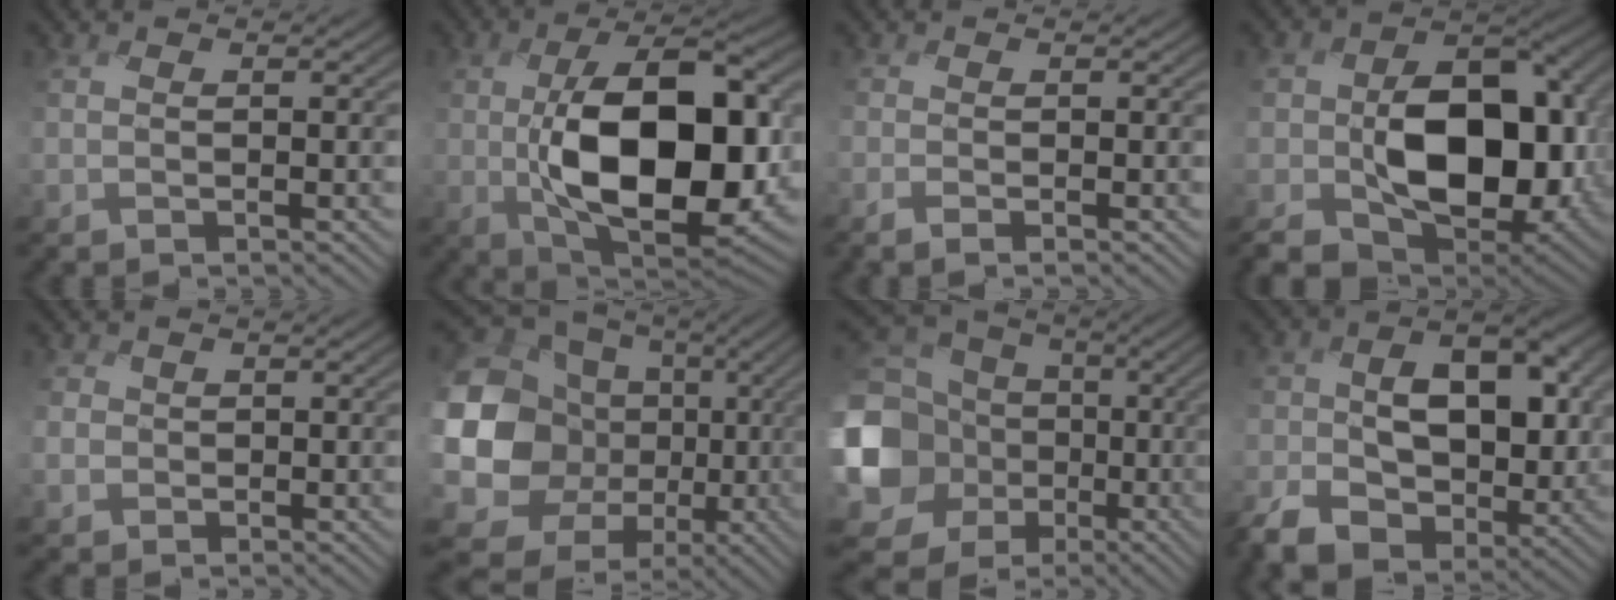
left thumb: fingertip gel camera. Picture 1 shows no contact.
{"total": 16.2, "force": [-0.8, 8.9, 13.5], "torque": [-0.224, -0.016, -0.003]}
{"total": 1.1, "force": [-0.7, -0.6, -0.5], "torque": [0.014, 0.001, -0.019]}
{"total": 14.4, "force": [-2.5, 10.2, 9.8], "torque": [-0.137, -0.031, -0.040]}
{"total": 1.8, "force": [-0.2, 1.6, -0.7], "torque": [0.007, -0.004, -0.015]}
{"total": 19.3, "force": [-3.2, 16.1, 10.1], "torque": [-0.246, -0.011, -0.079]}
{"total": 18.3, "force": [-3.4, 16.1, 7.9], "torque": [-0.229, -0.027, -0.068]}
{"total": 12.1, "force": [-2.3, 8.6, 8.3], "torque": [-0.108, -0.014, -0.048]}